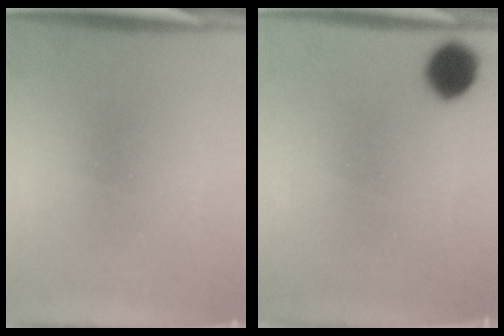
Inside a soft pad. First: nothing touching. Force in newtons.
{"total": 8.1}